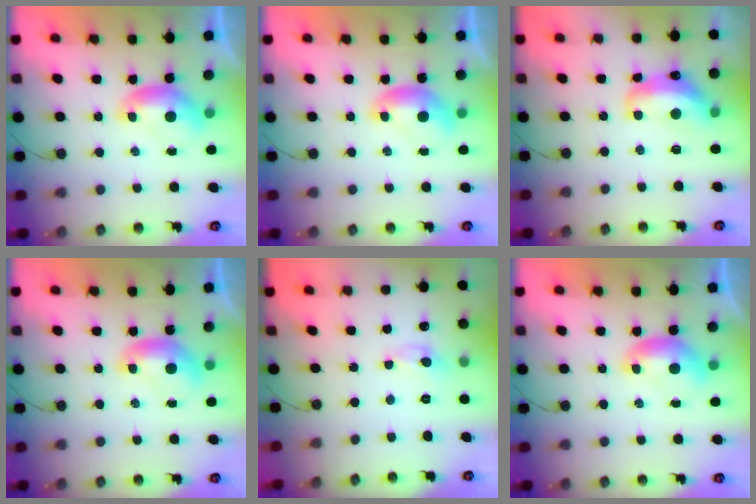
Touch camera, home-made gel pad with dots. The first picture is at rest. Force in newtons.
{"total": 0.0}
{"total": 6.1, "press": 6.0, "slide": 1.1}
{"total": 0.0}
{"total": 0.0}
{"total": 0.0}